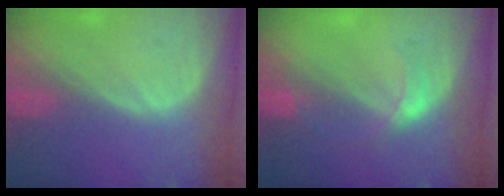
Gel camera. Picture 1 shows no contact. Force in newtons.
{"total": 2.9, "press": 2.9, "slide": 0.1}